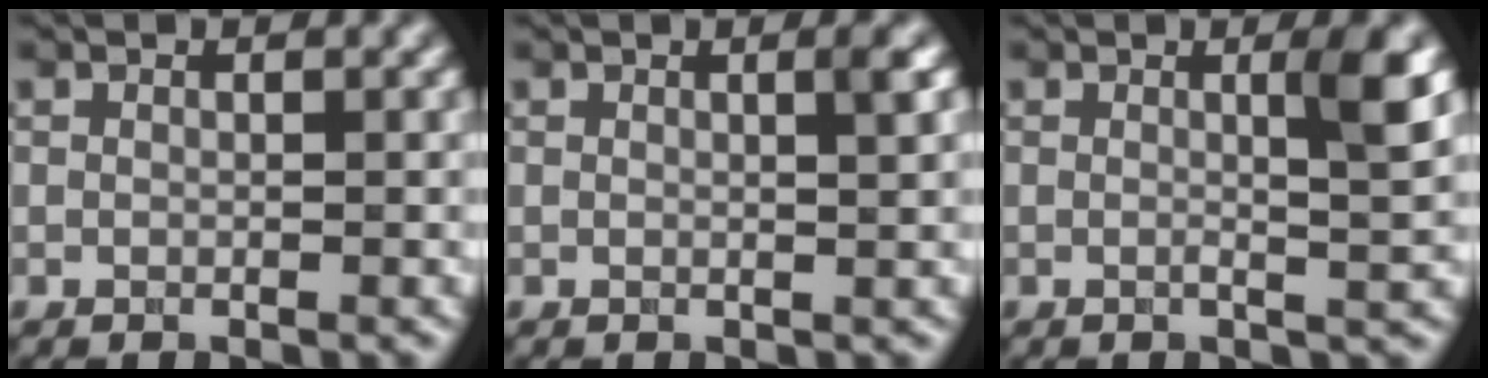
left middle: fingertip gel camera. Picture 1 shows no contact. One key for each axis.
{"total": 1.6, "fx": 0.4, "fy": 0.3, "fz": 1.5, "tx": -0.018, "ty": 0.000, "tz": 0.000}
{"total": 3.6, "fx": 0.4, "fy": 0.6, "fz": 3.5, "tx": -0.046, "ty": -0.002, "tz": -0.001}